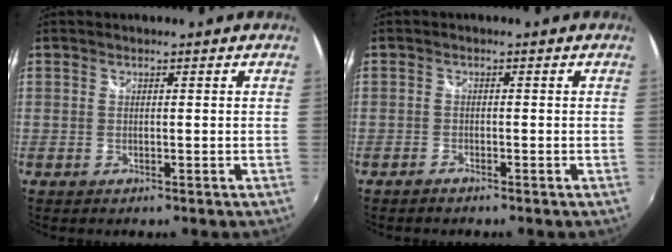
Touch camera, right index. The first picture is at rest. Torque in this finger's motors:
{"motor_torque": [0.00, -0.03, 0.08, 0.01]}